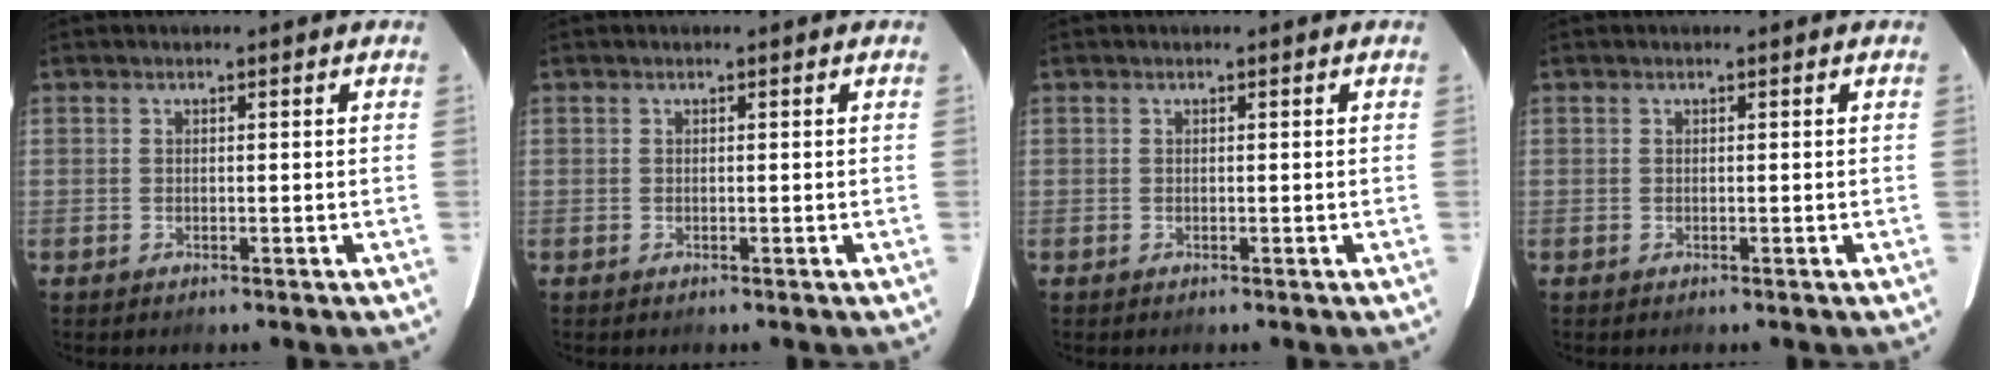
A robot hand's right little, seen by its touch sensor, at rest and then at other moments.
{"total": 0.0}
{"total": 0.0}
{"total": 0.0}